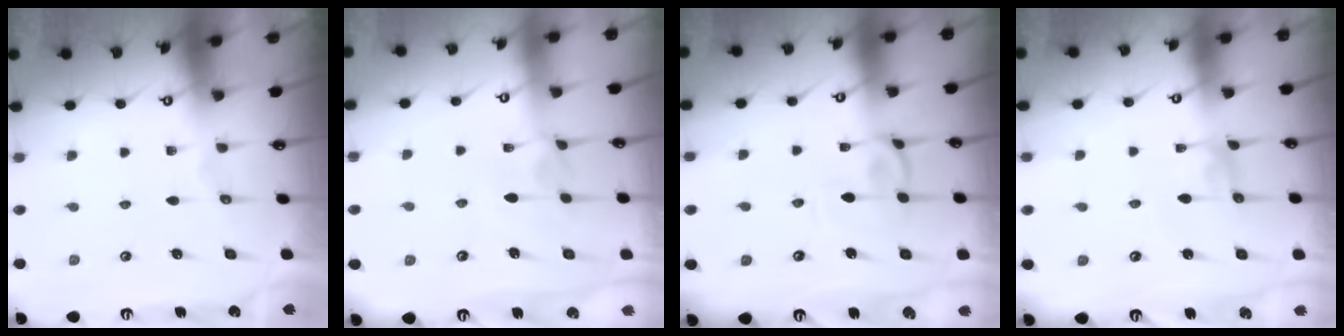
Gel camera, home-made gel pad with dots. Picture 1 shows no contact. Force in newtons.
{"total": 3.0, "press": 3.0, "slide": 0.4}
{"total": 0.9, "press": 0.6, "slide": 0.7}
{"total": 2.6, "press": 2.6, "slide": 0.0}